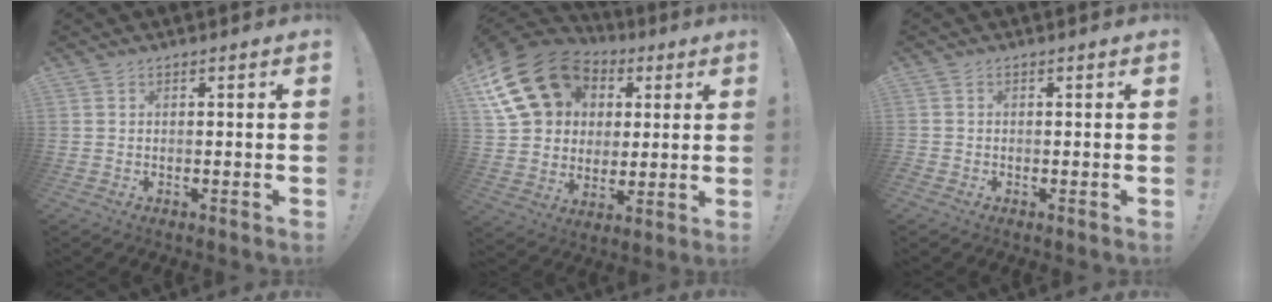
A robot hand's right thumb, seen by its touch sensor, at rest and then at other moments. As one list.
[{"total": 21.0, "force": [8.6, 16.3, 10.1], "torque": [-0.161, -0.029, 0.191]}, {"total": 0.9, "force": [-0.6, 0.7, 0.1], "torque": [-0.001, 0.002, -0.011]}]